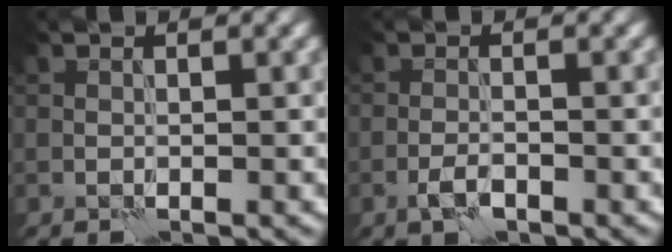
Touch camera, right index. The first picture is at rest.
{"total": 1.6, "force": [-0.9, 0.6, 1.1], "torque": [-0.026, 0.001, -0.022]}